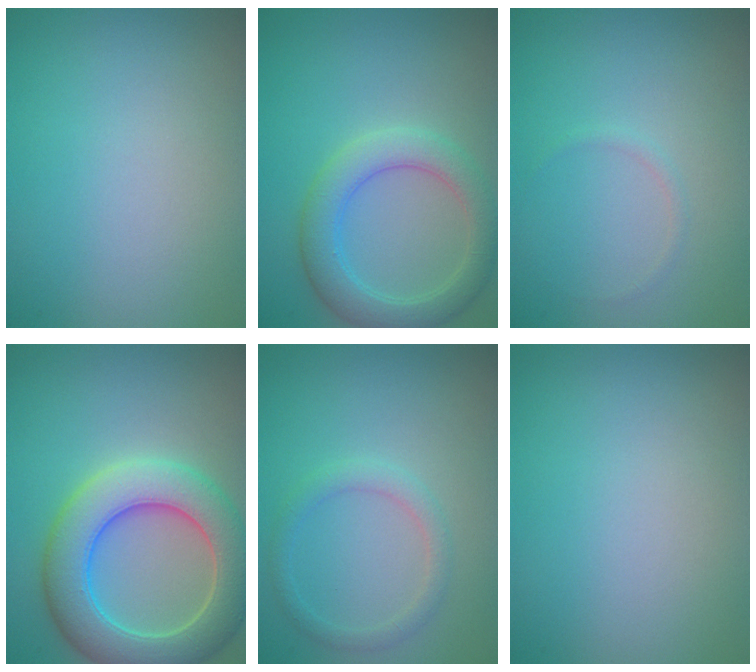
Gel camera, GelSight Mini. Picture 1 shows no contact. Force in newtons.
{"total": 4.3, "press": 4.3, "slide": 0.2}
{"total": 0.5, "press": 0.5, "slide": 0.1}
{"total": 7.8, "press": 7.8, "slide": 0.4}
{"total": 1.7, "press": 1.7, "slide": 0.1}
{"total": 0.0}